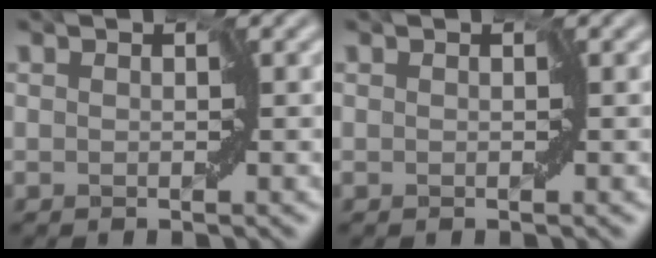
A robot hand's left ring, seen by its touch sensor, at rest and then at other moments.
{"total": 0.0}